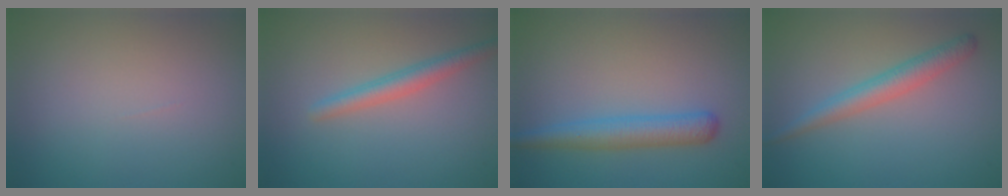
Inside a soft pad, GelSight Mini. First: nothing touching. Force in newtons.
{"total": 2.4, "press": 2.4, "slide": 0.1}
{"total": 3.4, "press": 3.4, "slide": 0.2}
{"total": 2.8, "press": 2.8, "slide": 0.0}